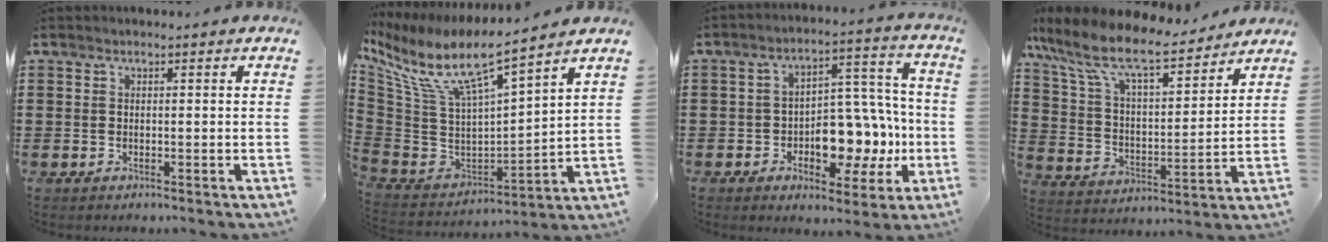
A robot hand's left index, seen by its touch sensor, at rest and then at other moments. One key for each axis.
{"total": 9.7, "fx": 6.3, "fy": 1.7, "fz": 7.1, "tx": -0.168, "ty": -0.051, "tz": 0.100}
{"total": 9.1, "fx": -2.2, "fy": 6.2, "fz": 6.3, "tx": -0.092, "ty": 0.004, "tz": -0.035}
{"total": 10.3, "fx": 8.4, "fy": 2.4, "fz": 5.4, "tx": -0.141, "ty": -0.043, "tz": 0.144}